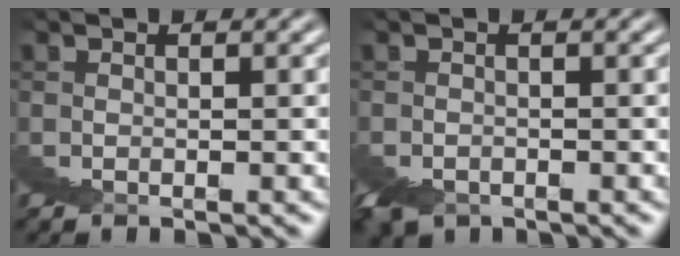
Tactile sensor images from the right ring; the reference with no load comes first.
{"total": 1.2, "force": [-0.6, -0.6, -0.8], "torque": [0.018, -0.002, -0.007]}